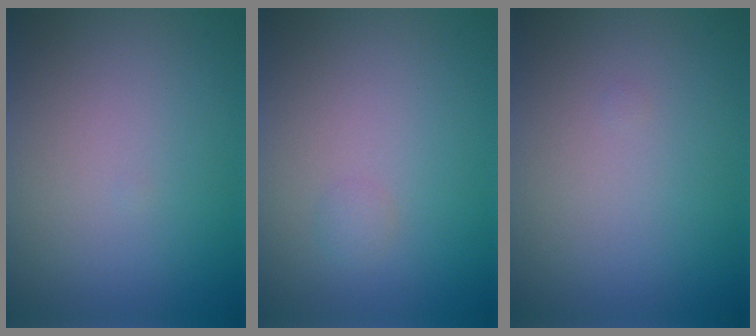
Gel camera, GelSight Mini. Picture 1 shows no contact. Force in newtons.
{"total": 0.7, "press": 0.7, "slide": 0.0}
{"total": 0.0}